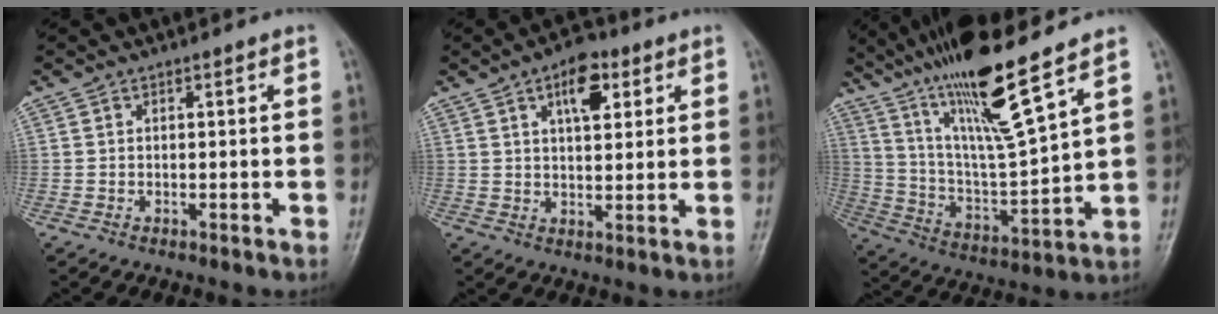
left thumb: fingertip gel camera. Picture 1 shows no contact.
{"total": 8.1, "force": [3.6, 4.0, 6.0], "torque": [-0.068, -0.011, 0.052]}
{"total": 18.4, "force": [12.9, 1.3, 13.1], "torque": [-0.220, -0.065, 0.238]}